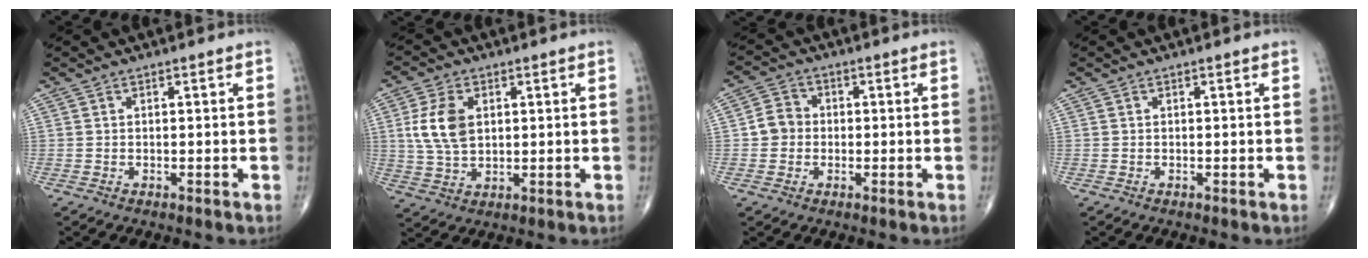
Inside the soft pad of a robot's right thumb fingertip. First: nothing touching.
{"total": 8.6, "force": [1.8, 5.4, 6.5], "torque": [-0.127, -0.004, 0.039]}
{"total": 4.5, "force": [-0.4, 4.1, 1.8], "torque": [-0.016, 0.012, -0.015]}
{"total": 0.0}